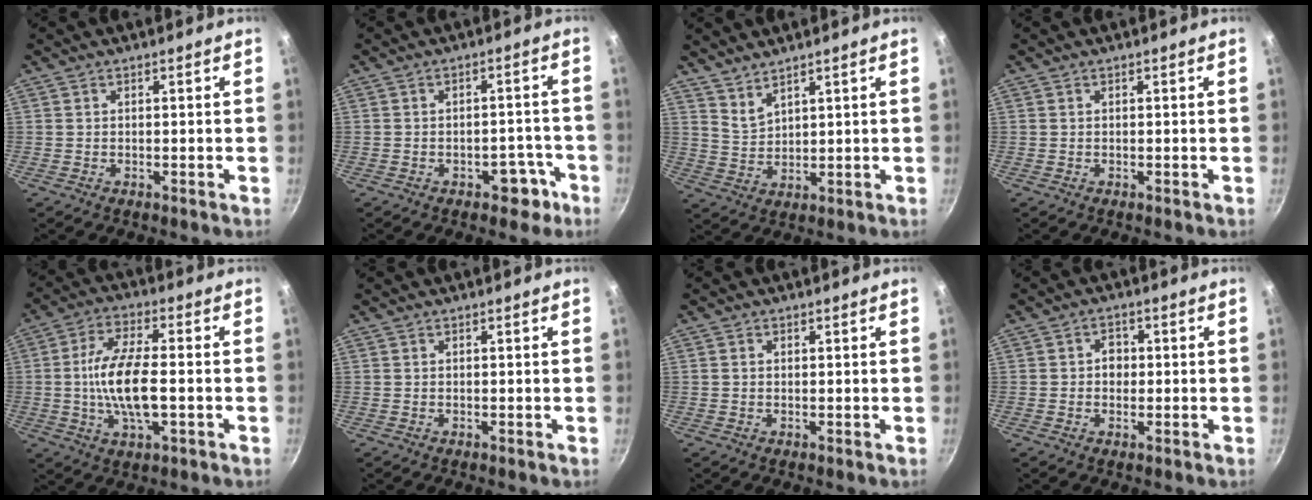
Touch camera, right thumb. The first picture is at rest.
{"total": 5.3, "force": [-2.9, 3.5, 2.8], "torque": [-0.009, 0.033, -0.021]}
{"total": 3.9, "force": [3.4, 1.0, 1.5], "torque": [-0.029, -0.033, 0.072]}
{"total": 0.0}
{"total": 12.3, "force": [-1.5, 4.8, 11.2], "torque": [-0.213, 0.014, -0.034]}
{"total": 0.0}
{"total": 0.6, "force": [0.1, 0.5, 0.3], "torque": [-0.003, 0.004, 0.001]}
{"total": 3.3, "force": [-0.1, 2.8, 1.7], "torque": [-0.007, 0.004, -0.005]}